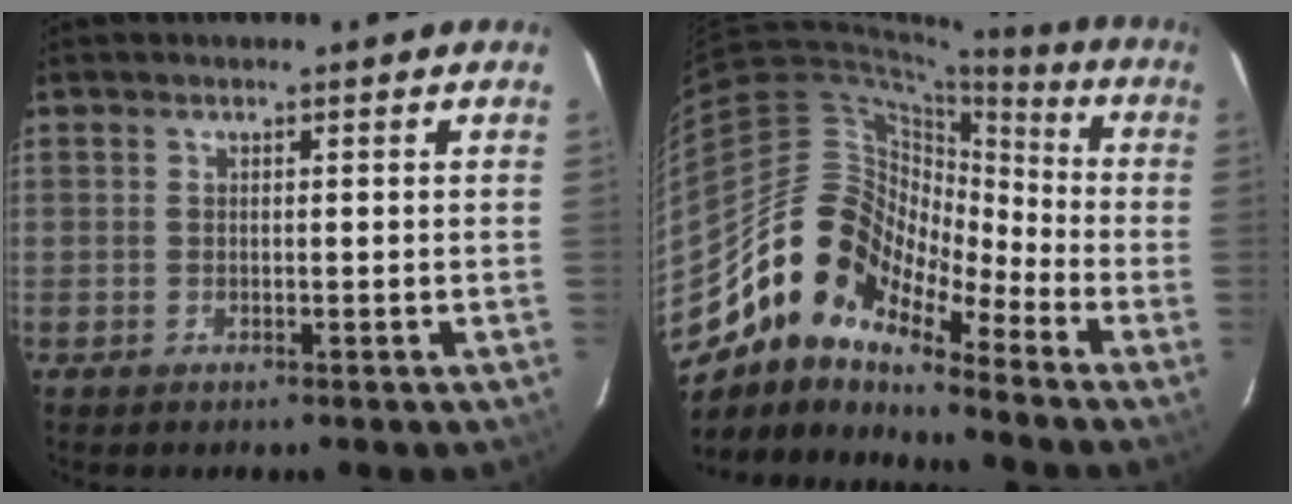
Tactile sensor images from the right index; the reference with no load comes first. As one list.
[{"total": 14.0, "force": [-10.3, 6.8, 6.5], "torque": [-0.105, 0.017, -0.216]}]